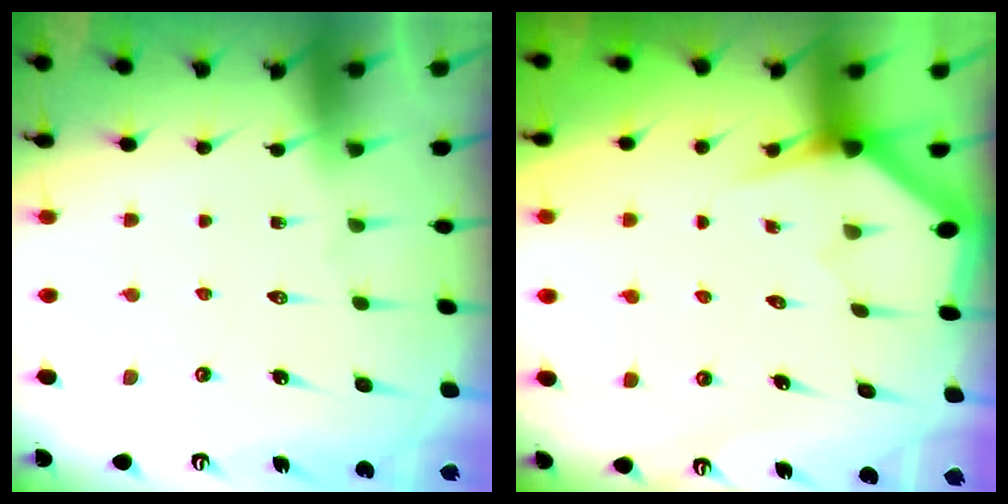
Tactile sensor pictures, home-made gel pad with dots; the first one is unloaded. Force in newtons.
{"total": 3.0, "press": 3.0, "slide": 0.2}